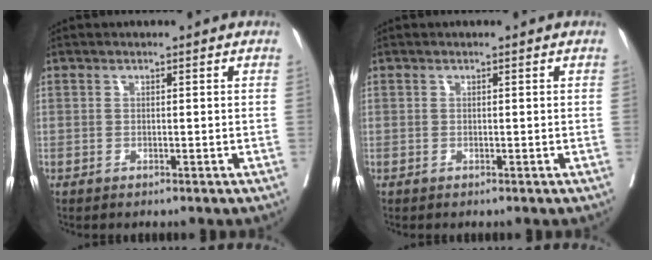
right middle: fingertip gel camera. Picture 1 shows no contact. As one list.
[{"total": 0.0}]